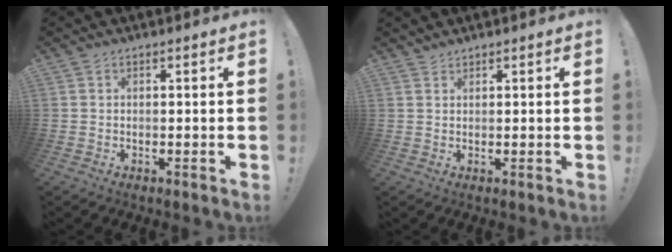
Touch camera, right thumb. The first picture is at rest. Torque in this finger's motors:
{"motor_torque": [-0.97, 0.93, -0.21, 1.16, 0.06]}